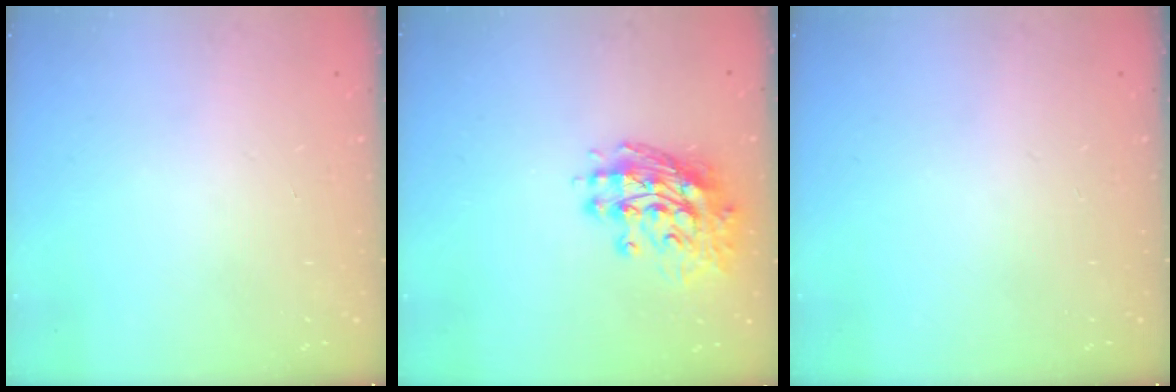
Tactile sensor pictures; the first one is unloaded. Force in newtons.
{"total": 11.8, "press": 11.7, "slide": 1.3}
{"total": 0.0}